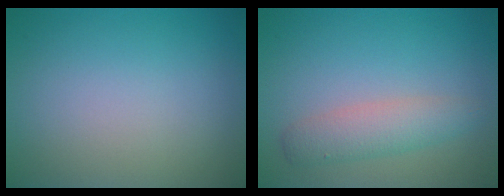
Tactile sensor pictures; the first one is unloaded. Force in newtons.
{"total": 3.0, "press": 3.0, "slide": 0.1}